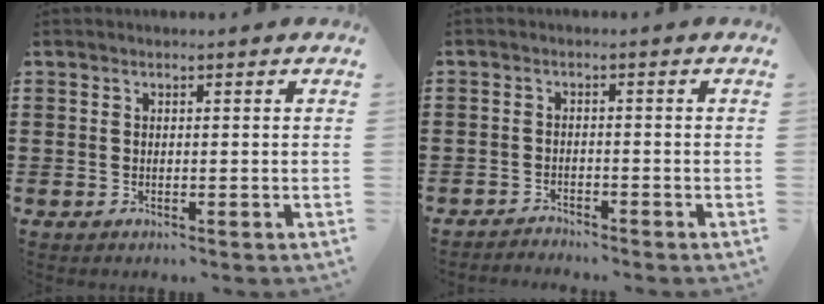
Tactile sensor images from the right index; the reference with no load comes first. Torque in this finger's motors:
{"motor_torque": [-1.07, 1.07, -0.32, -0.17]}